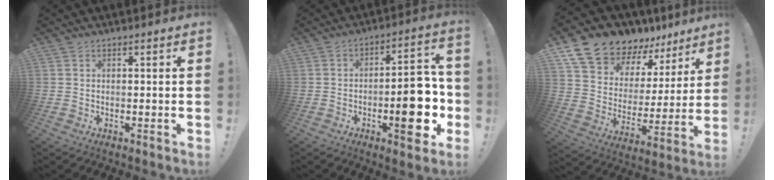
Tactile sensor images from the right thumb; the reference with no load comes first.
{"total": 17.0, "force": [-4.5, 6.4, 15.1], "torque": [-0.184, 0.021, -0.061]}
{"total": 13.0, "force": [11.1, 6.1, 3.1], "torque": [-0.072, -0.092, 0.214]}